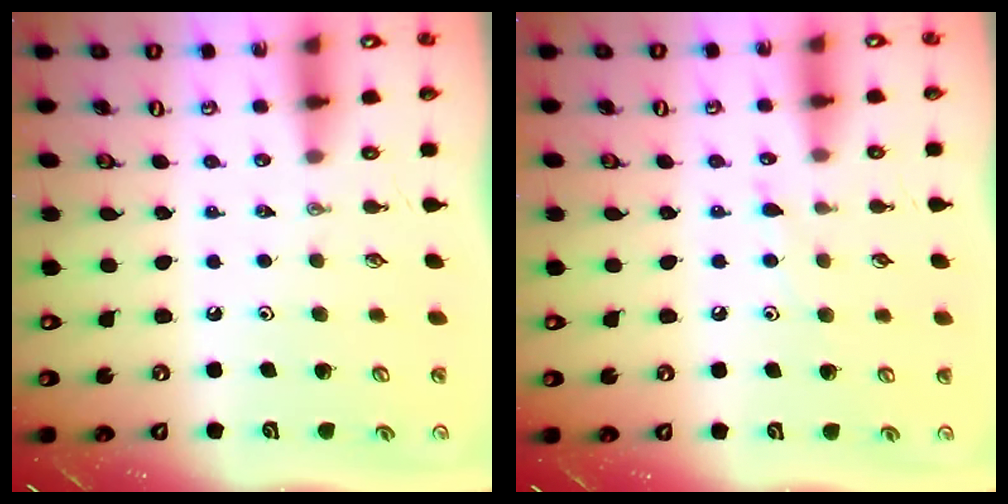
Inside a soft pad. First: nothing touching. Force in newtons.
{"total": 6.2, "press": 6.2, "slide": 0.7}